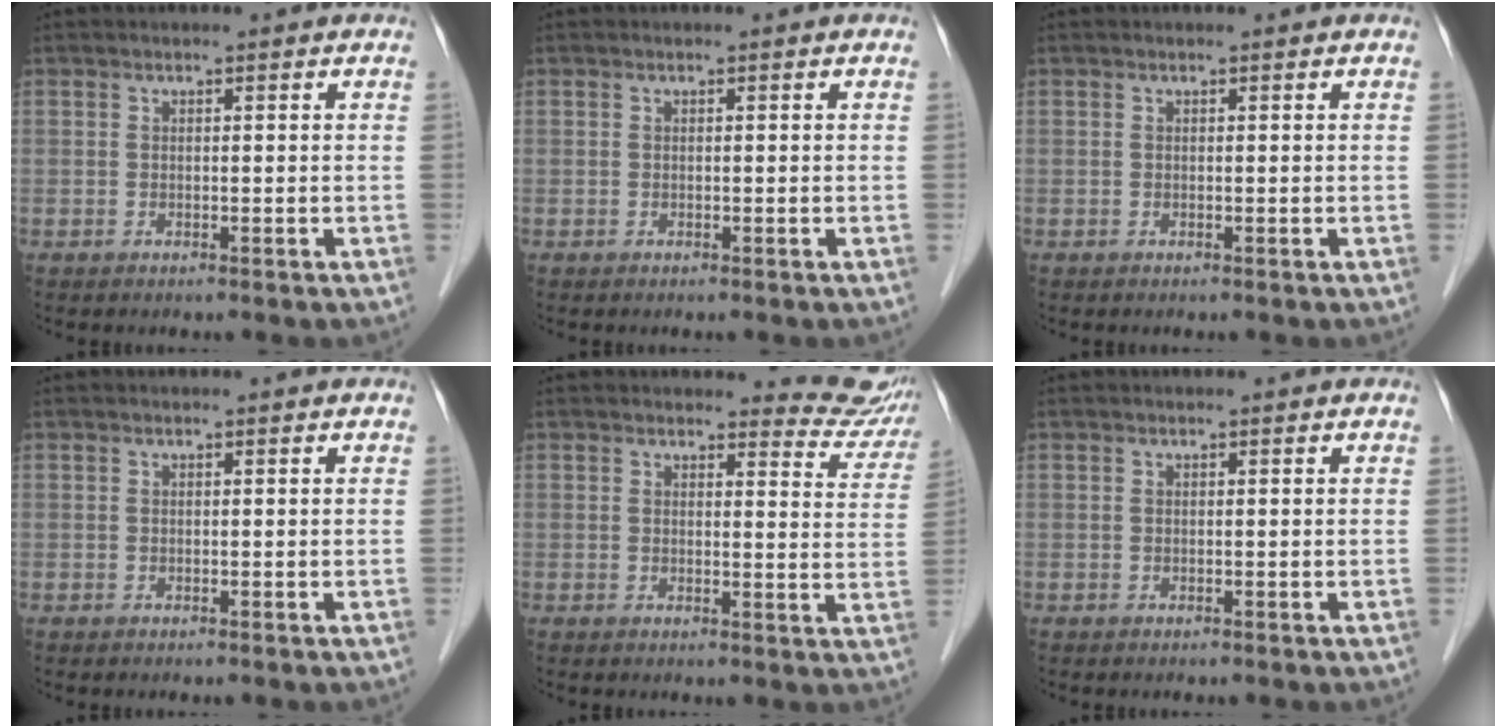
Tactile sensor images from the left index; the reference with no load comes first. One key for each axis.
{"total": 0.0}
{"total": 0.0}
{"total": 0.0}
{"total": 7.5, "fx": 7.3, "fy": 1.6, "fz": -0.3, "tx": 0.026, "ty": -0.044, "tz": 0.056}
{"total": 0.0}